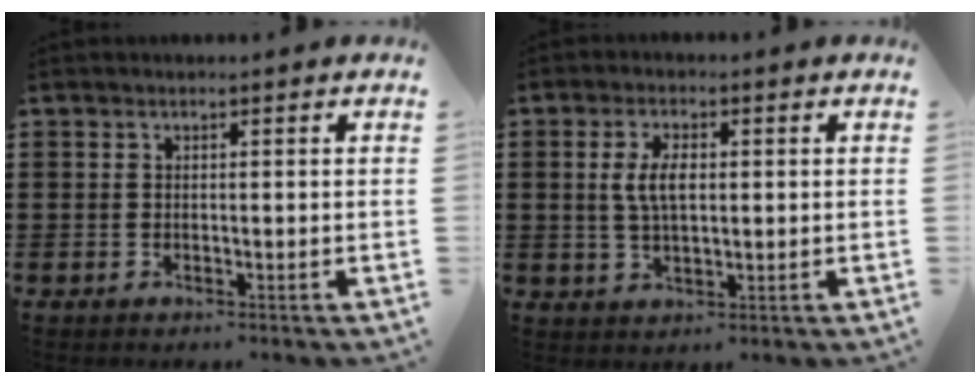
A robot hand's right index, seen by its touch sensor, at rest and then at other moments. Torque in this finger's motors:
{"motor_torque": [0.88, 0.56, 0.20, 0.12]}